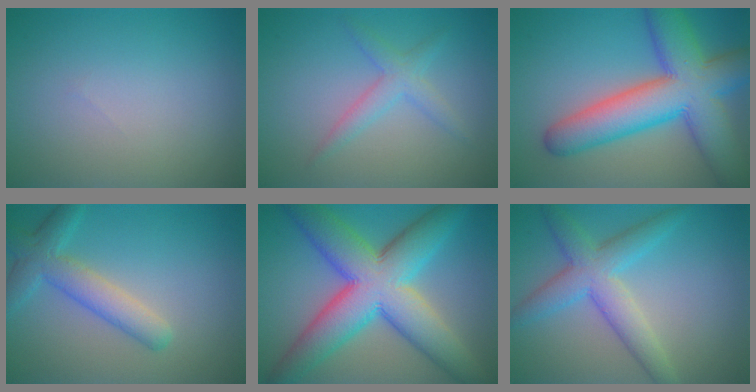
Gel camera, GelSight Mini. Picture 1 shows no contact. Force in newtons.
{"total": 2.3, "press": 2.3, "slide": 0.2}
{"total": 11.2, "press": 11.2, "slide": 0.3}
{"total": 4.2, "press": 4.2, "slide": 0.1}
{"total": 11.9, "press": 11.9, "slide": 0.3}
{"total": 5.1, "press": 5.1, "slide": 0.1}